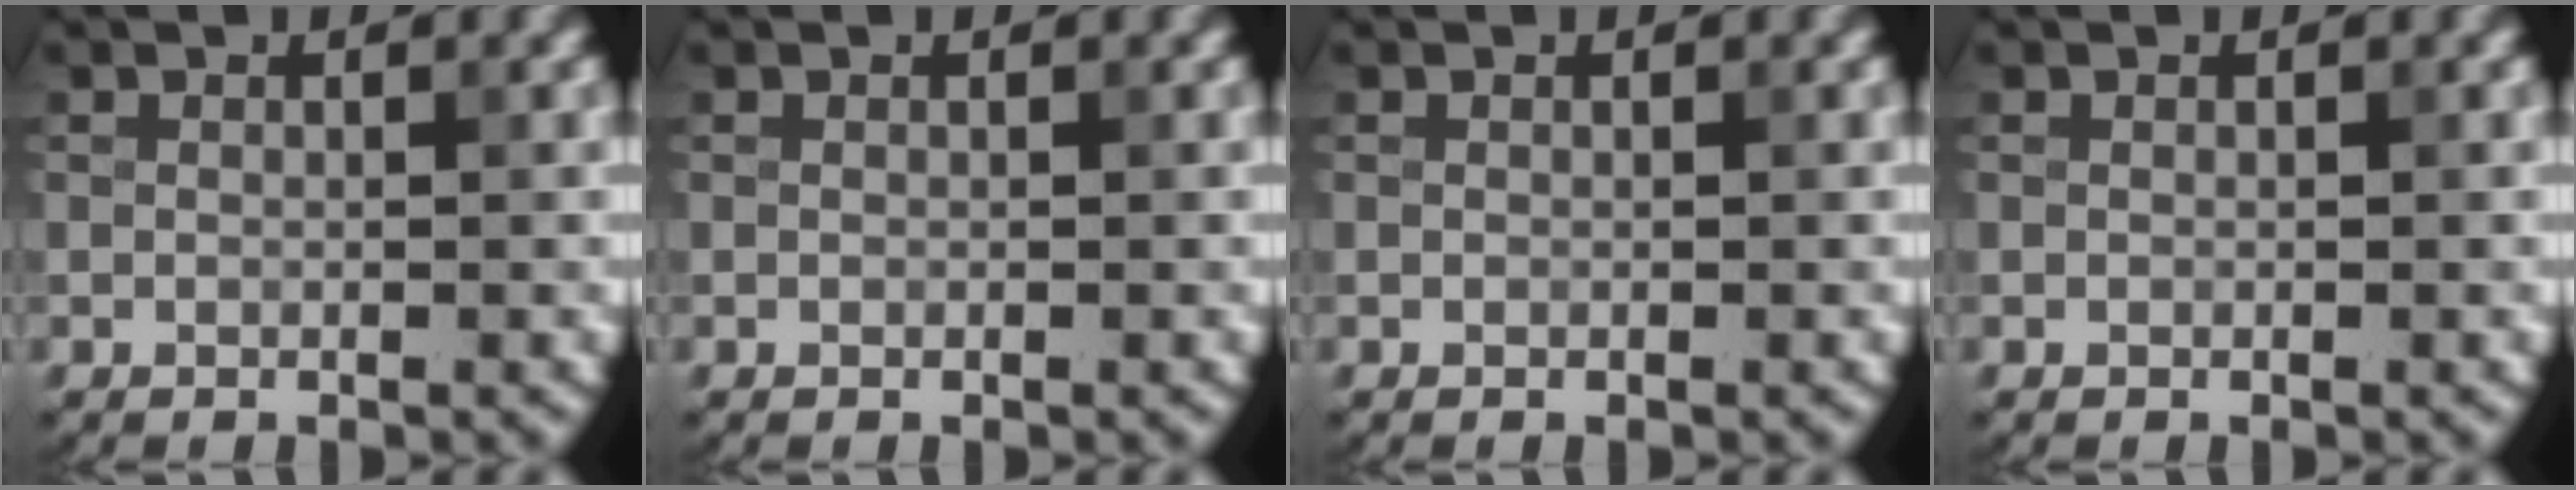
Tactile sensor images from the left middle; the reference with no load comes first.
{"total": 0.0}
{"total": 0.0}
{"total": 0.0}